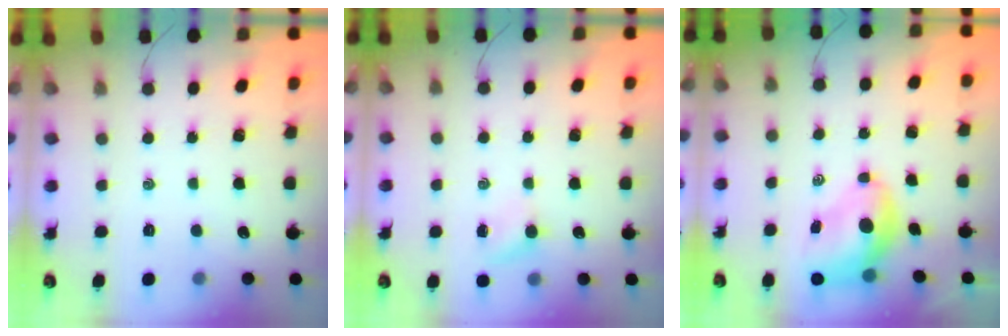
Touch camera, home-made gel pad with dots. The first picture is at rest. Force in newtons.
{"total": 3.4, "press": 3.2, "slide": 1.2}
{"total": 7.0, "press": 6.9, "slide": 1.4}